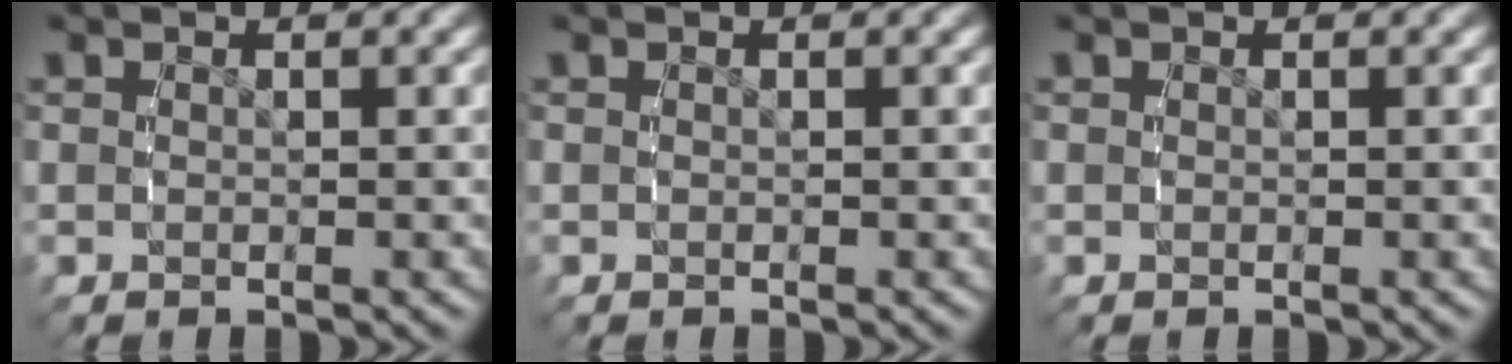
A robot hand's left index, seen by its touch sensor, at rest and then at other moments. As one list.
[{"total": 0.0}, {"total": 0.0}]